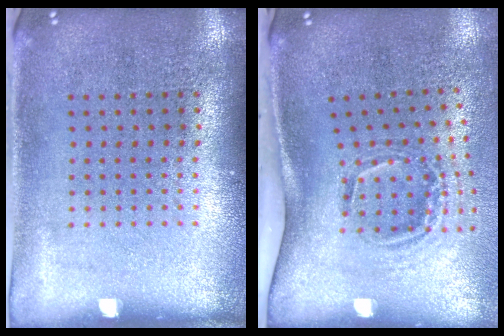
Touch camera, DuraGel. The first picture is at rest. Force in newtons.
{"total": 2.1, "press": 1.3, "slide": 1.6}